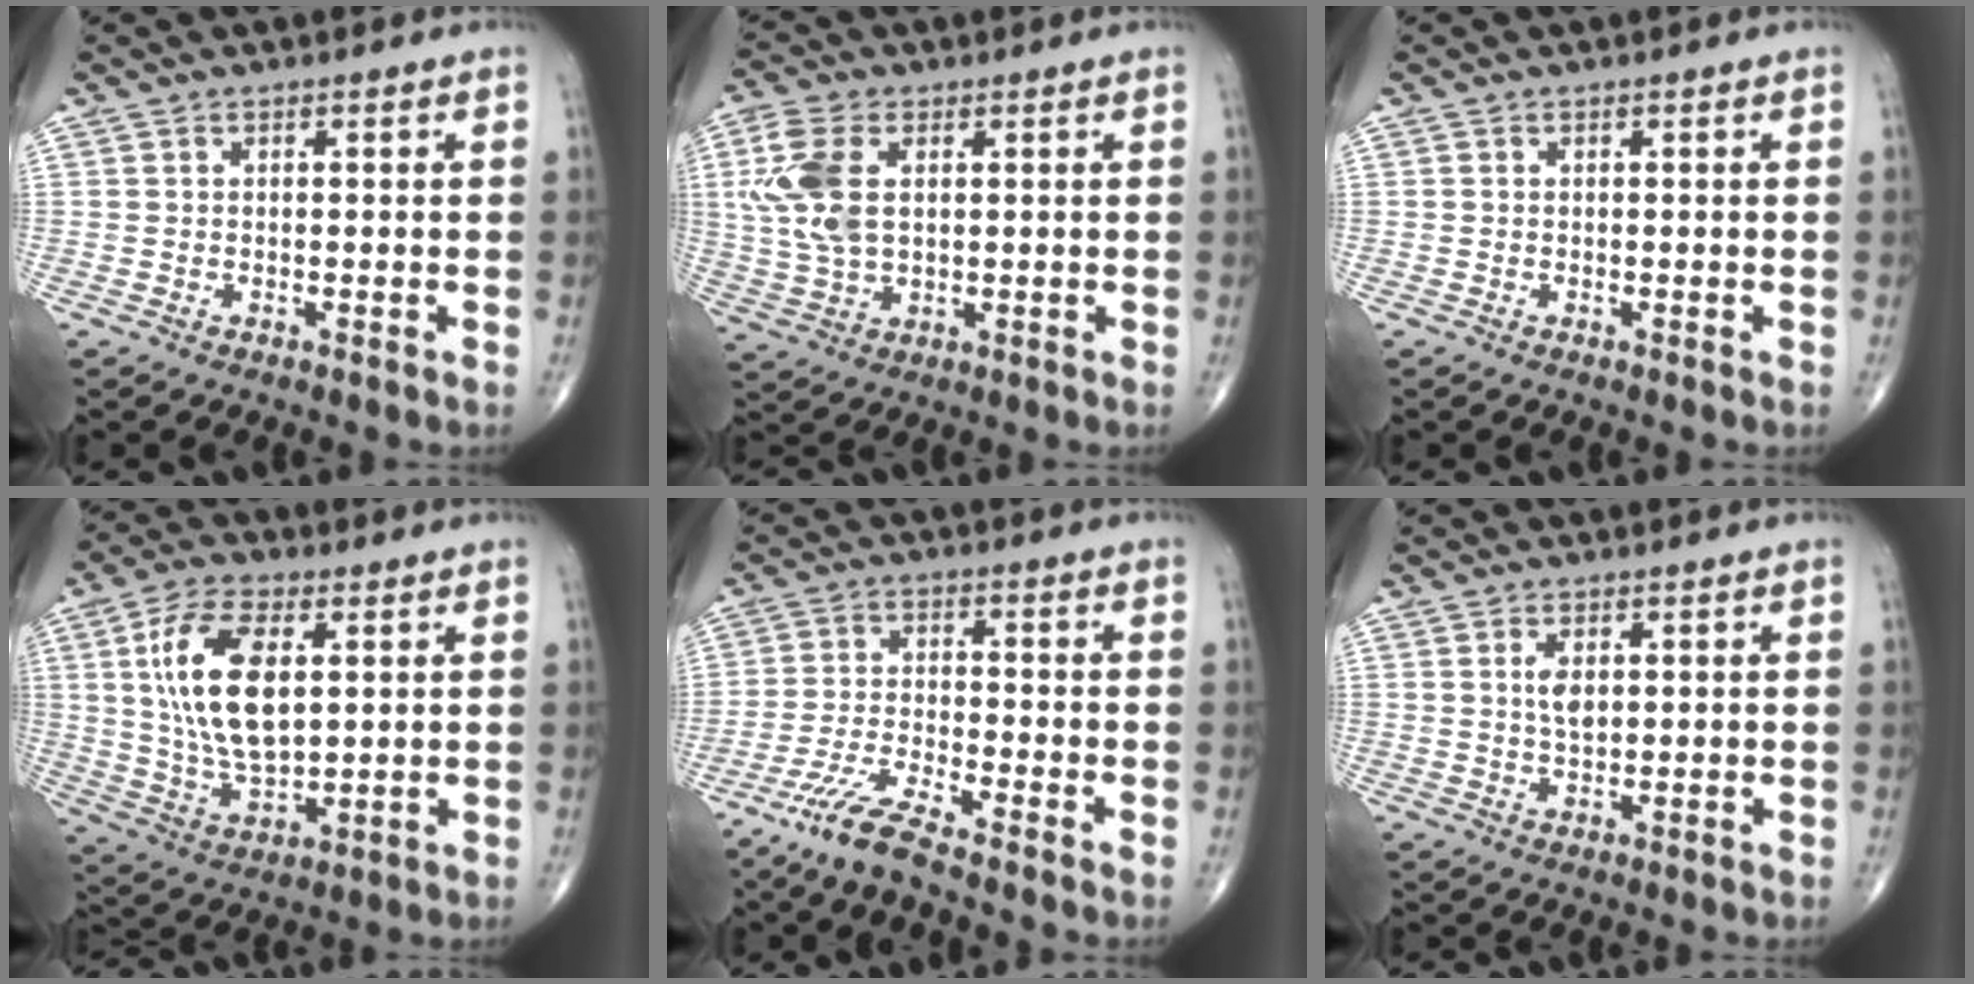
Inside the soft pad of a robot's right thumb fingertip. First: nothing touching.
{"total": 10.6, "force": [2.1, 6.2, 8.3], "torque": [-0.190, 0.001, 0.043]}
{"total": 0.0}
{"total": 16.1, "force": [3.5, 8.0, 13.6], "torque": [-0.256, -0.011, 0.070]}
{"total": 7.1, "force": [-5.5, 0.5, 4.4], "torque": [-0.103, 0.012, -0.116]}
{"total": 3.3, "force": [0.7, 1.8, 2.7], "torque": [-0.041, -0.006, 0.013]}